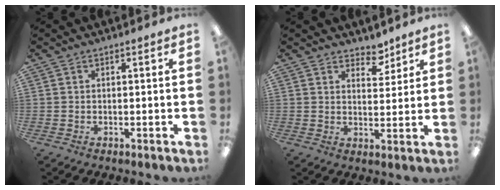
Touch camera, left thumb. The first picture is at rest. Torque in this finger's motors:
{"motor_torque": [0.20, 0.19, -0.06, -0.21, -0.02]}